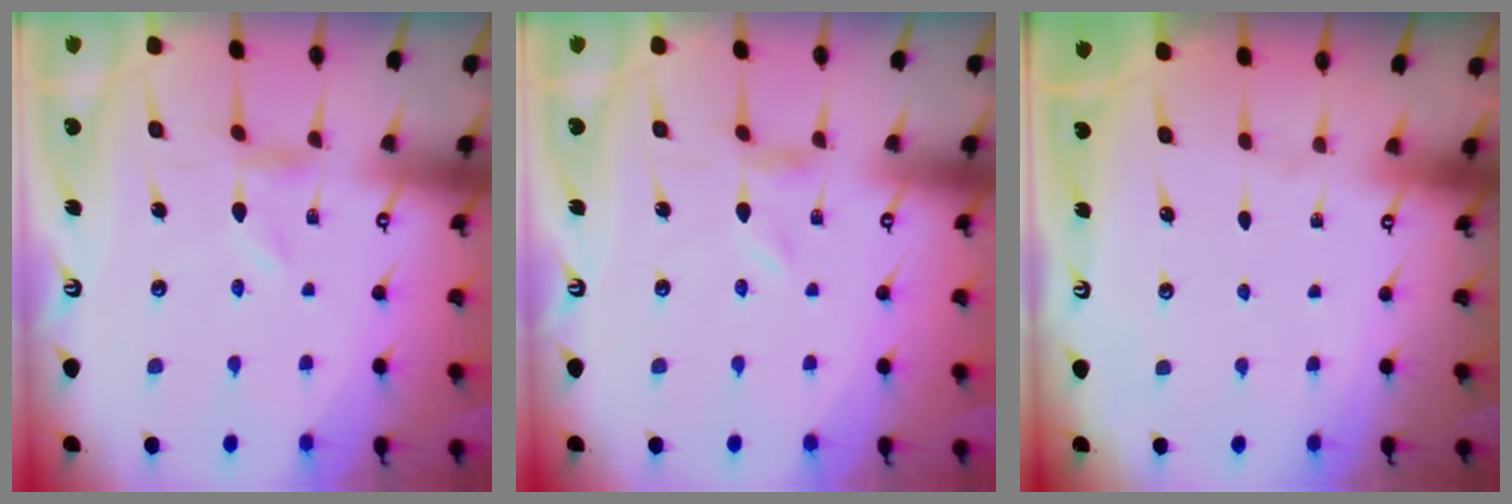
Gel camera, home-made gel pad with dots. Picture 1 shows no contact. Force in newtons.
{"total": 0.0}
{"total": 0.0}